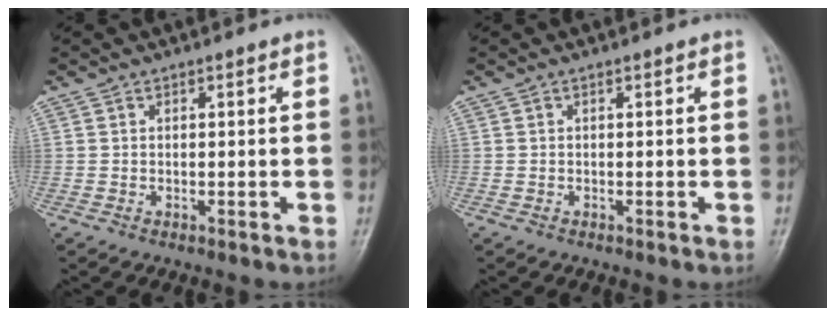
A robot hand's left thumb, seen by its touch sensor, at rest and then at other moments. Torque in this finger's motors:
{"motor_torque": [-0.03, -0.24, 0.22, 0.11, 0.05]}